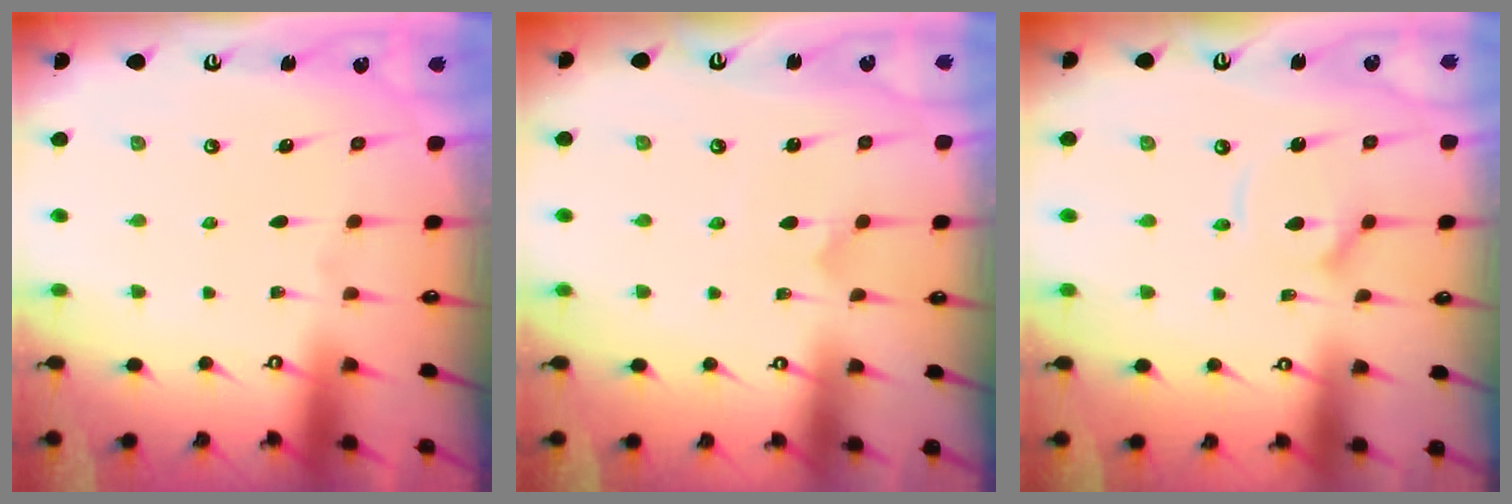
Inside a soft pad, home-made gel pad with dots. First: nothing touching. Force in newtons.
{"total": 2.4, "press": 2.4, "slide": 0.2}
{"total": 6.0, "press": 6.0, "slide": 0.8}